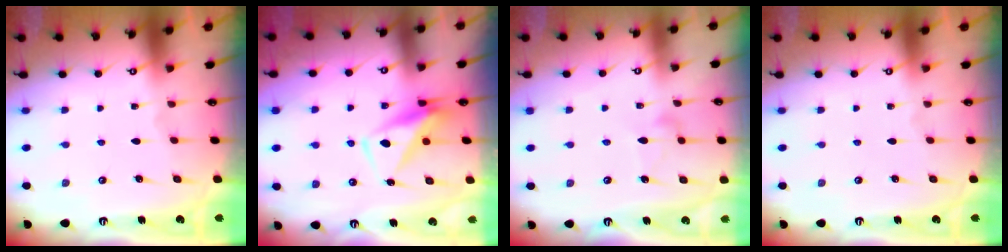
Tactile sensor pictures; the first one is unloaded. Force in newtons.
{"total": 8.7, "press": 8.6, "slide": 1.4}
{"total": 5.8, "press": 5.8, "slide": 0.4}
{"total": 0.0}